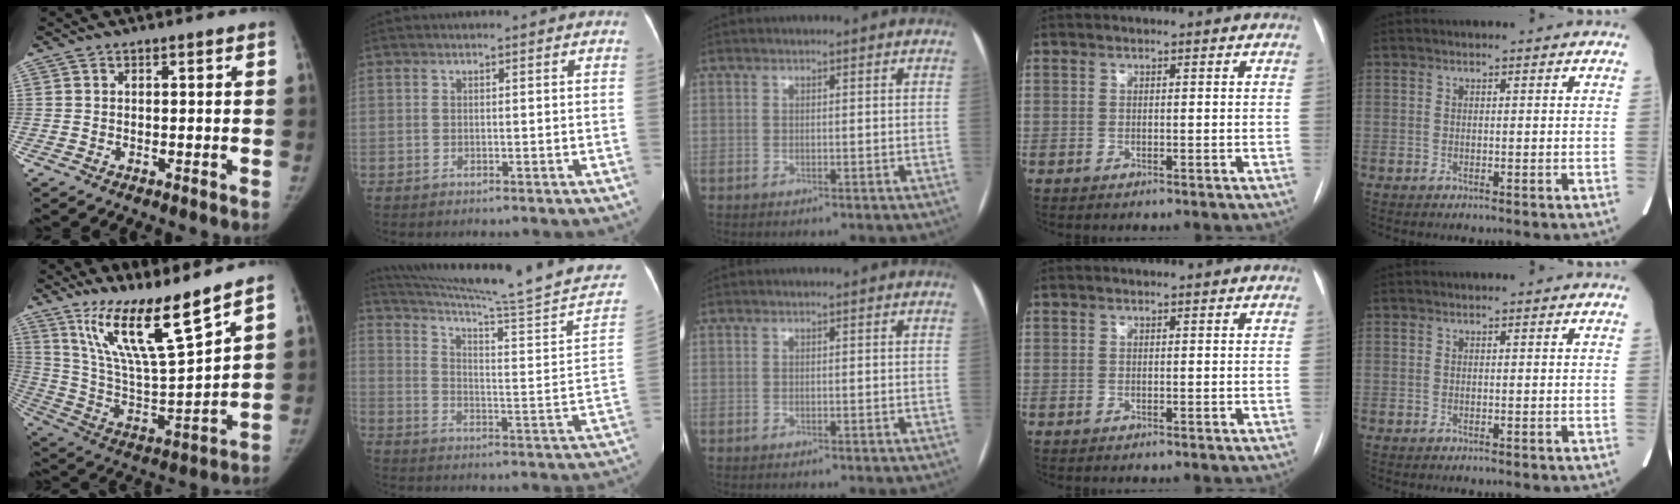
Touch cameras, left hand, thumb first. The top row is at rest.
{"thumb": {"total": 17.7, "force": [12.8, 1.8, 12.1], "torque": [-0.198, -0.078, 0.247]}, "index": {"total": 25.1, "force": [22.4, -1.9, 11.2], "torque": [-0.185, -0.086, 0.303]}}